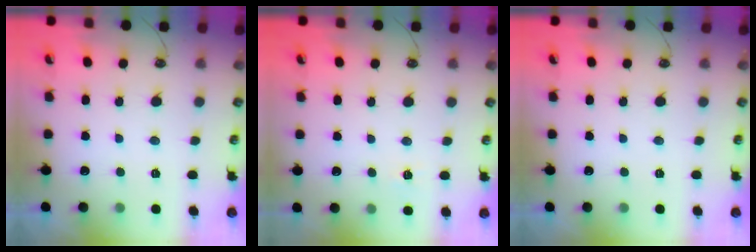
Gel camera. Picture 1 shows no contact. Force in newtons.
{"total": 4.9, "press": 4.8, "slide": 0.5}
{"total": 0.0}